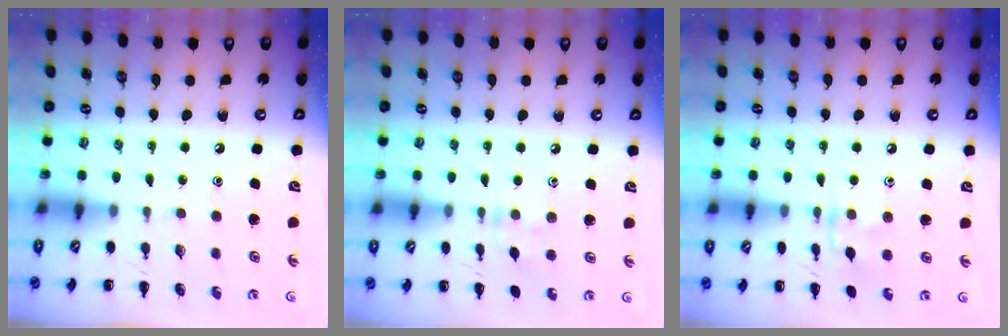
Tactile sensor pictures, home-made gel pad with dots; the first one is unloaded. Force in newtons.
{"total": 4.4, "press": 4.2, "slide": 1.4}
{"total": 6.9, "press": 6.8, "slide": 0.5}